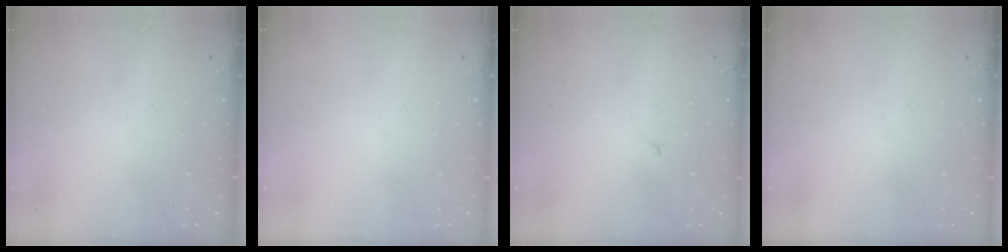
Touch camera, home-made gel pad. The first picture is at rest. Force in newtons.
{"total": 0.0}
{"total": 1.9, "press": 1.9, "slide": 0.2}
{"total": 0.0}